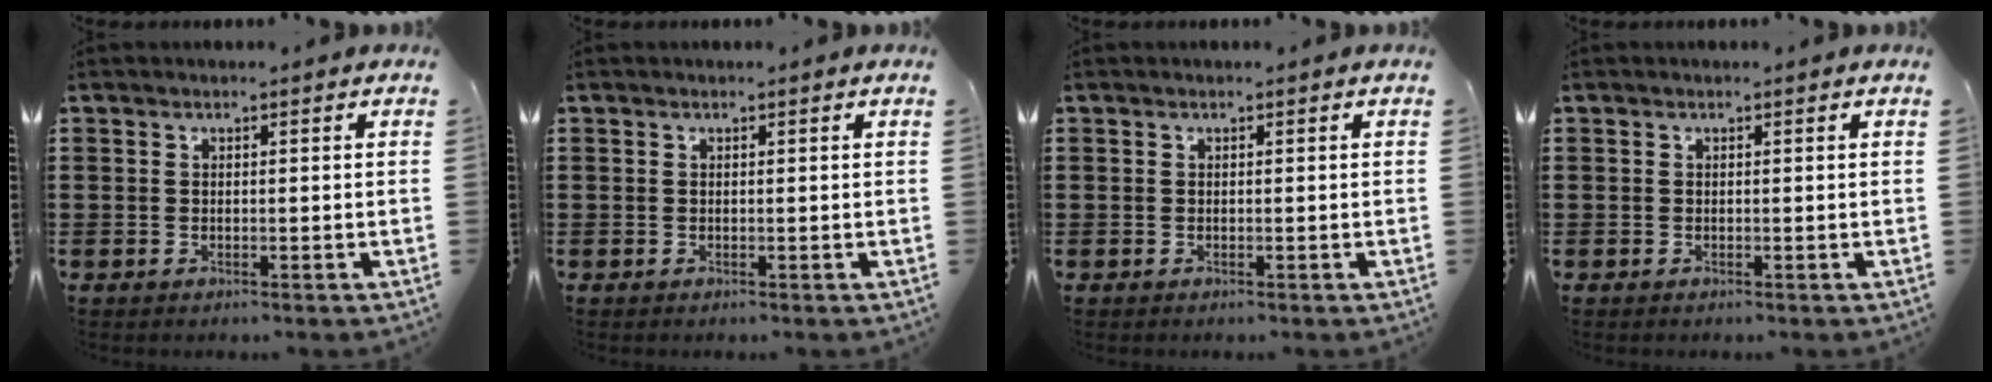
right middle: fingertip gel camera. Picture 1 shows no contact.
{"total": 0.0}
{"total": 0.0}
{"total": 0.0}